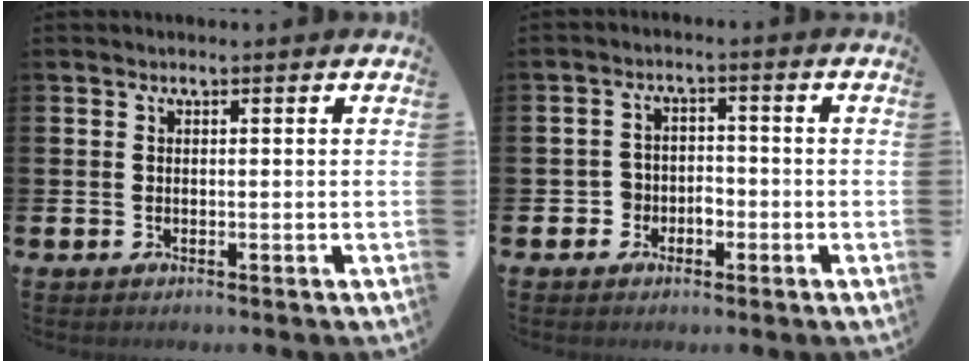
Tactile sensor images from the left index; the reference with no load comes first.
{"total": 2.8, "force": [-1.6, 2.2, 0.5], "torque": [-0.024, 0.011, -0.037]}